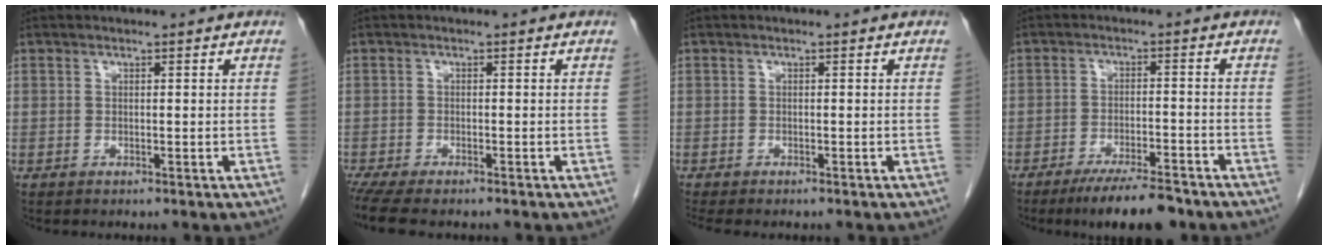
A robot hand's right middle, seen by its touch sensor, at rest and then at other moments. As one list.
[{"total": 7.2, "force": [-6.0, 1.7, 3.7], "torque": [-0.055, -0.009, -0.093]}, {"total": 2.9, "force": [-2.5, 0.6, 1.3], "torque": [-0.012, -0.006, -0.033]}, {"total": 8.7, "force": [-6.9, 1.7, 5.0], "torque": [-0.073, -0.015, -0.112]}]